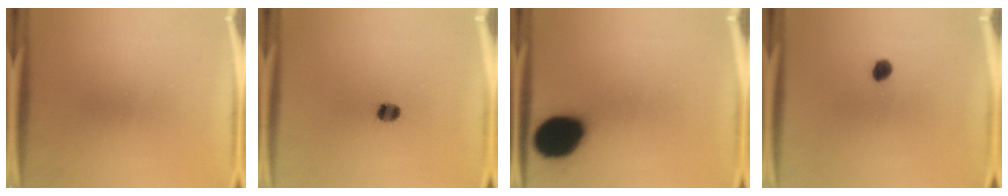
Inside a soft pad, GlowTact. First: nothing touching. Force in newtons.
{"total": 3.5}
{"total": 18.6}
{"total": 2.2}